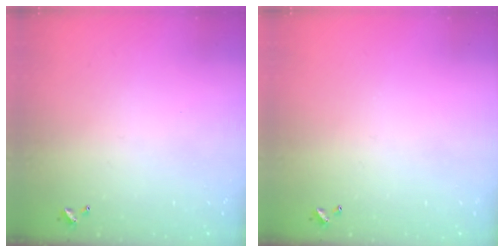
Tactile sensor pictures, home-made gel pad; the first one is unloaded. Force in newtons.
{"total": 0.0}